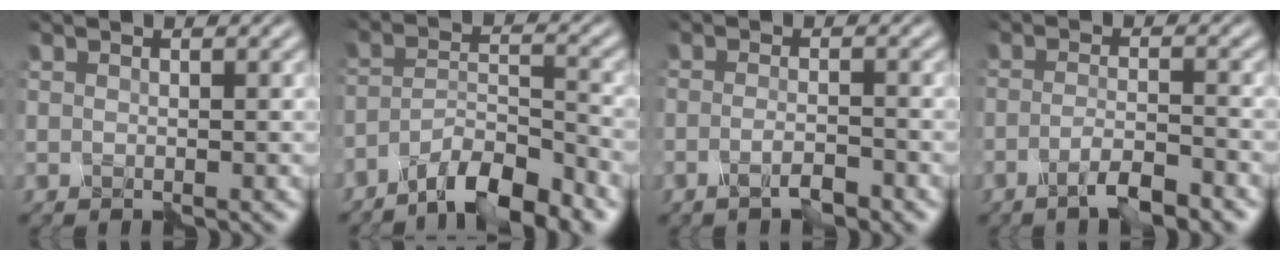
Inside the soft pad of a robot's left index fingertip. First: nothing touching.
{"total": 7.1, "force": [-5.4, 1.5, 4.3], "torque": [-0.071, 0.004, -0.096]}
{"total": 2.4, "force": [-1.4, 0.6, 1.8], "torque": [-0.032, 0.001, -0.029]}
{"total": 3.5, "force": [-2.2, 0.7, 2.6], "torque": [-0.048, 0.004, -0.047]}